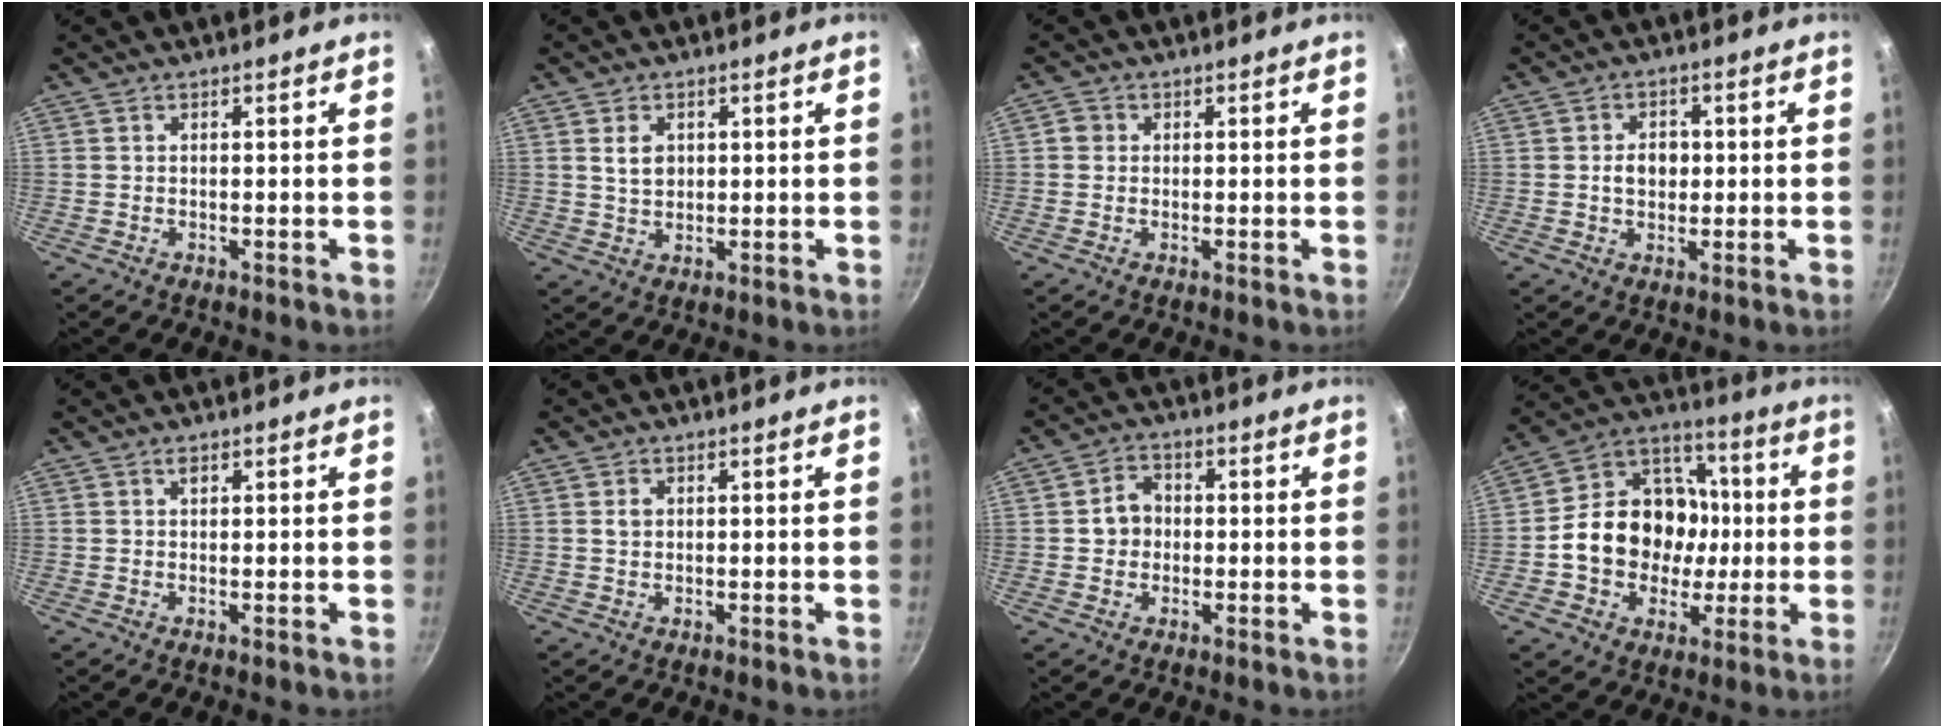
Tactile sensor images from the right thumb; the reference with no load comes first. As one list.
[{"total": 4.0, "force": [1.1, 3.0, 2.5], "torque": [-0.033, -0.004, 0.025]}, {"total": 1.2, "force": [0.0, 1.1, 0.4], "torque": [-0.004, 0.004, -0.003]}, {"total": 4.5, "force": [0.2, 3.6, 2.8], "torque": [-0.024, 0.002, 0.000]}, {"total": 1.0, "force": [0.4, 0.6, 0.6], "torque": [-0.007, -0.001, 0.006]}, {"total": 2.1, "force": [0.5, 1.6, 1.2], "torque": [-0.015, 0.002, 0.009]}, {"total": 5.0, "force": [-0.1, 4.4, 2.4], "torque": [-0.011, 0.010, -0.008]}, {"total": 18.8, "force": [-1.0, 15.8, 10.2], "torque": [-0.135, 0.039, -0.022]}]